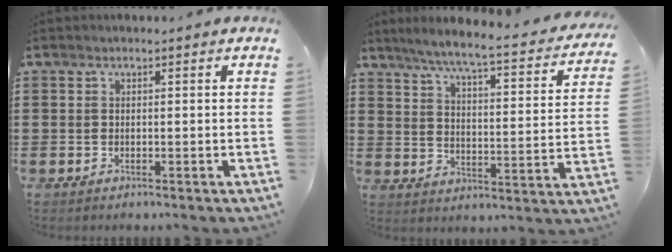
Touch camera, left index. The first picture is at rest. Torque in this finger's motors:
{"motor_torque": [1.46, -0.68, 0.20, 0.10]}